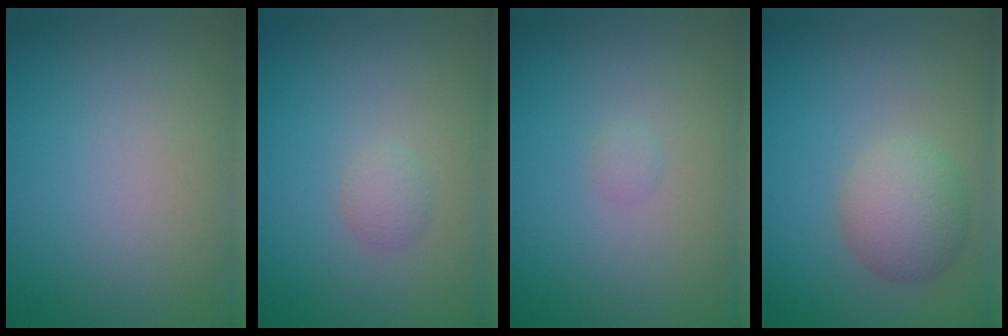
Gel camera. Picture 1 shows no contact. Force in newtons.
{"total": 1.2, "press": 1.2, "slide": 0.1}
{"total": 0.6, "press": 0.6, "slide": 0.0}
{"total": 3.9, "press": 3.8, "slide": 0.2}